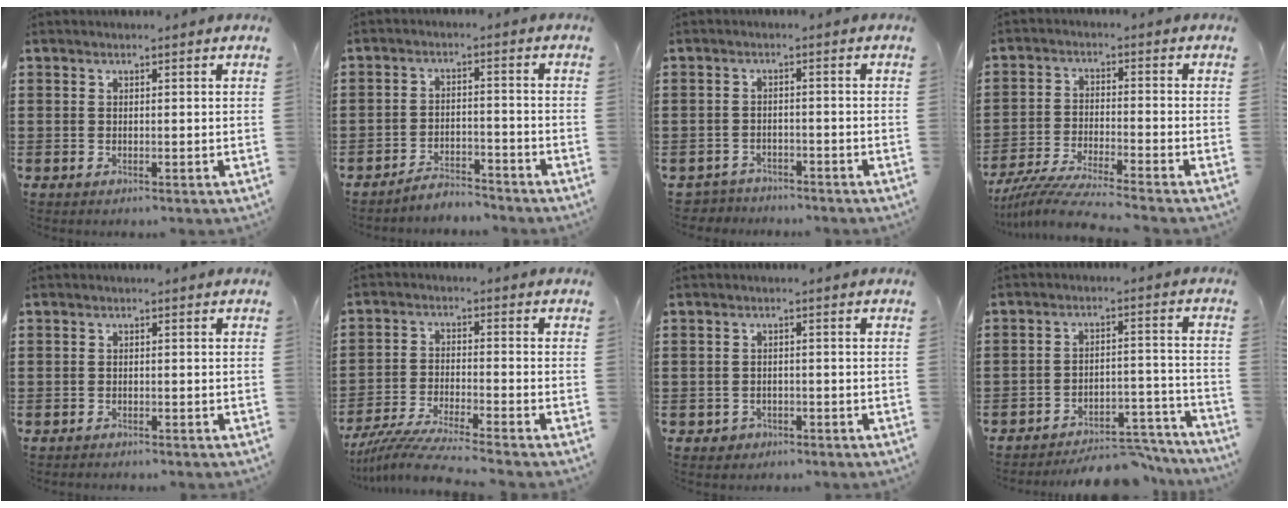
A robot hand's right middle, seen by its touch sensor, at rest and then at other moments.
{"total": 3.8, "force": [-3.8, 0.3, 0.1], "torque": [-0.006, 0.004, -0.079]}
{"total": 2.6, "force": [-2.5, 0.5, -0.3], "torque": [-0.003, 0.000, -0.056]}
{"total": 6.2, "force": [-5.8, -0.4, 2.2], "torque": [-0.058, -0.019, -0.119]}
{"total": 0.7, "force": [-0.7, 0.0, 0.0], "torque": [-0.001, 0.000, -0.016]}
{"total": 6.1, "force": [-5.7, -0.5, 2.2], "torque": [-0.061, -0.023, -0.116]}
{"total": 1.2, "force": [-0.9, 0.8, 0.1], "torque": [-0.006, 0.001, -0.022]}
{"total": 5.9, "force": [-5.5, 1.1, 1.8], "torque": [-0.023, 0.014, -0.106]}